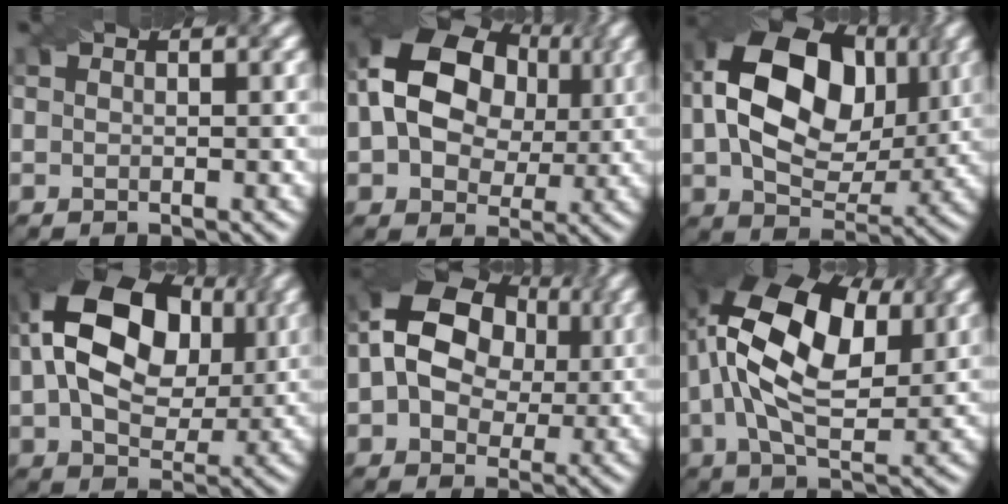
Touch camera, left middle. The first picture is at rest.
{"total": 14.5, "force": [3.0, 11.3, 8.7], "torque": [-0.182, 0.042, 0.046]}
{"total": 14.8, "force": [3.0, 10.1, 10.4], "torque": [-0.191, 0.017, 0.059]}
{"total": 16.9, "force": [4.1, 12.0, 11.1], "torque": [-0.207, 0.048, 0.076]}
{"total": 13.2, "force": [2.7, 10.3, 7.8], "torque": [-0.157, 0.047, 0.030]}
{"total": 14.4, "force": [3.7, 7.8, 11.5], "torque": [-0.202, 0.021, 0.056]}